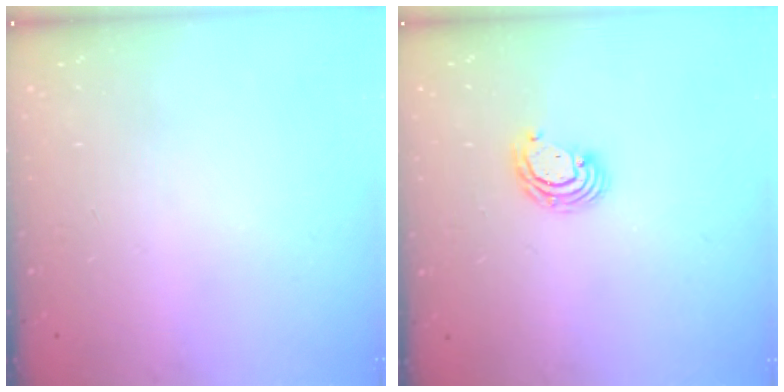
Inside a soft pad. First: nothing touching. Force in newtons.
{"total": 4.9, "press": 4.9, "slide": 0.2}